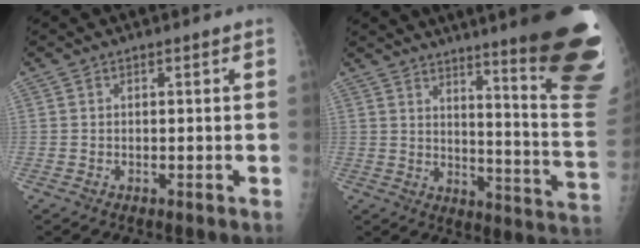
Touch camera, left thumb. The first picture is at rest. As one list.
[{"total": 26.4, "force": [17.8, 2.8, 19.3], "torque": [-0.187, -0.124, 0.227]}]